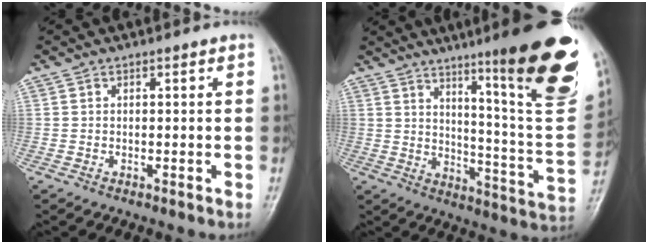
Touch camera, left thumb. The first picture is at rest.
{"total": 24.5, "force": [13.9, 3.1, 19.9], "torque": [-0.242, -0.074, 0.205]}